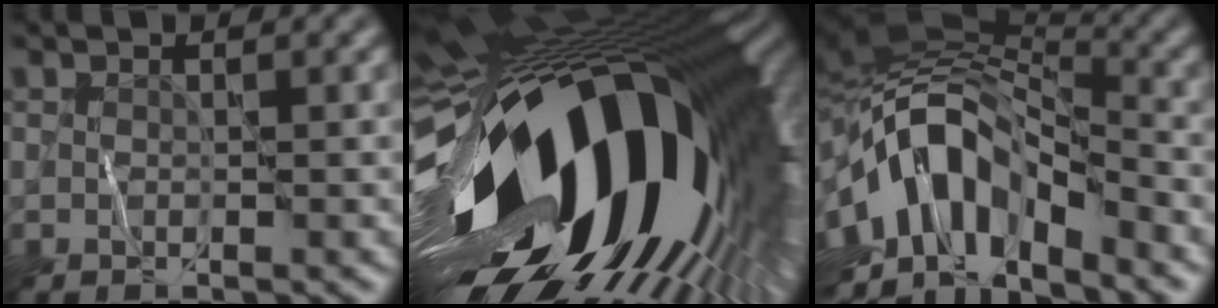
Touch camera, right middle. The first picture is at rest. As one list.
[{"total": 20.2, "force": [-3.1, 10.8, 16.8], "torque": [-0.284, -0.059, -0.047]}, {"total": 11.5, "force": [-4.4, 6.4, 8.5], "torque": [-0.138, 0.006, -0.082]}]